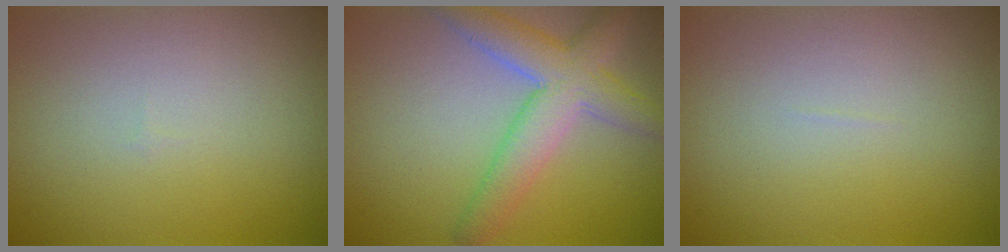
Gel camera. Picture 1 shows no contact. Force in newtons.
{"total": 5.1, "press": 5.1, "slide": 0.2}
{"total": 0.0}